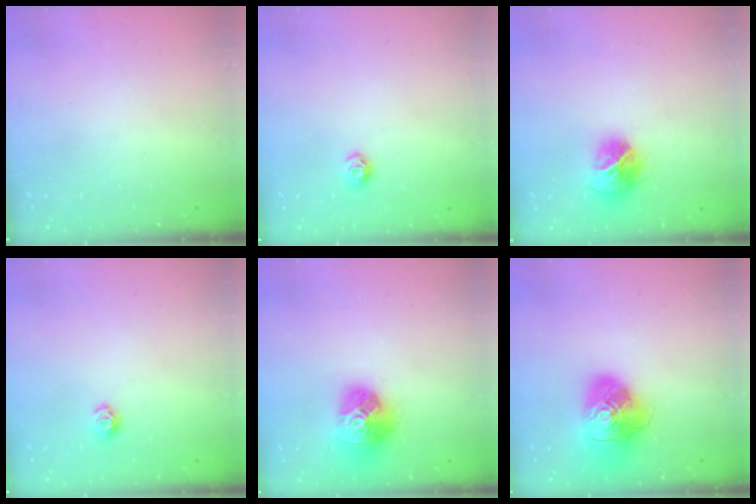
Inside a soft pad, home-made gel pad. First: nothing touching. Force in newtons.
{"total": 6.0, "press": 5.9, "slide": 0.8}
{"total": 13.0, "press": 12.9, "slide": 1.4}
{"total": 6.0, "press": 5.9, "slide": 0.8}
{"total": 16.6, "press": 16.6, "slide": 1.6}
{"total": 14.9, "press": 14.8, "slide": 1.7}